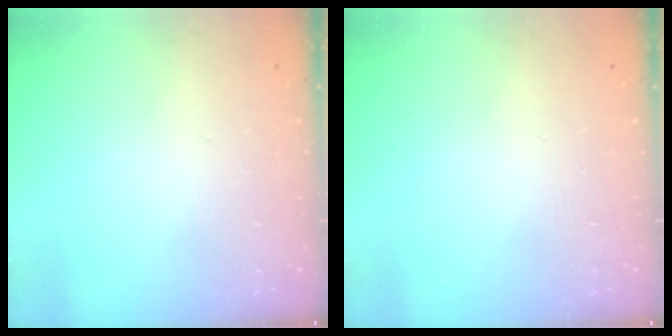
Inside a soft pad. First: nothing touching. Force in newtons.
{"total": 0.0}